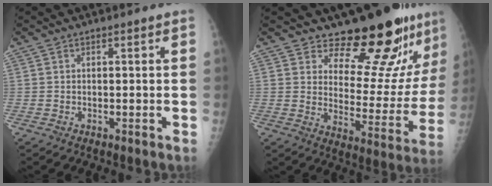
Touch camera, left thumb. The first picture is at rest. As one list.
[{"total": 17.6, "force": [14.6, 5.6, 8.1], "torque": [-0.059, -0.128, 0.194]}]